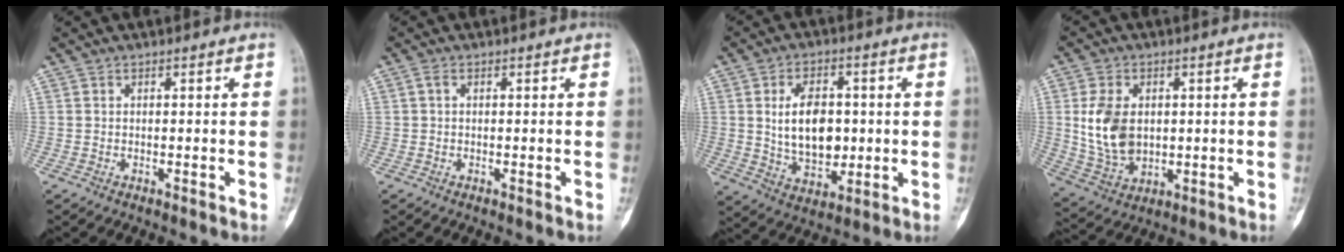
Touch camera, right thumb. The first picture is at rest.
{"total": 0.7, "force": [0.3, 0.3, 0.5], "torque": [-0.014, 0.003, 0.005]}
{"total": 11.8, "force": [0.9, 7.6, 9.0], "torque": [-0.128, -0.008, 0.027]}
{"total": 11.0, "force": [1.0, 7.5, 8.0], "torque": [-0.140, -0.008, 0.034]}